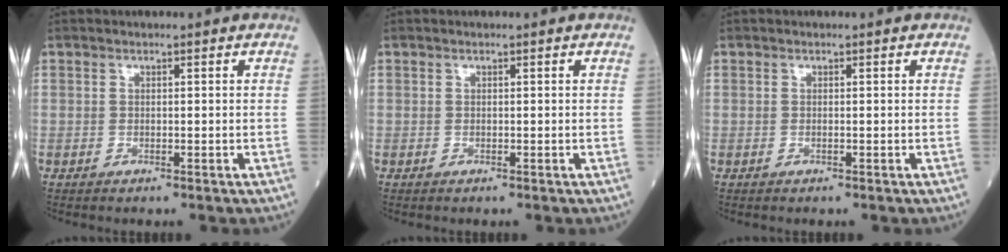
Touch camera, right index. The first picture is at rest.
{"total": 0.0}
{"total": 0.5, "force": [0.0, -0.4, 0.3], "torque": [-0.010, -0.001, -0.002]}